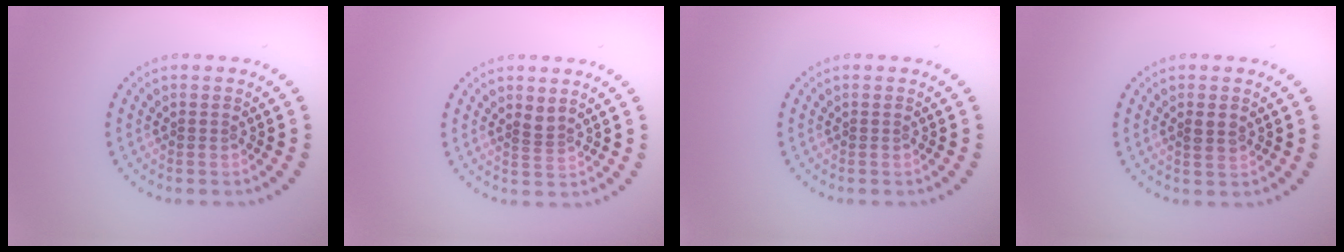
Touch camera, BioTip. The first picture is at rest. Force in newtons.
{"total": 1.0, "press": 0.6, "slide": 0.8}
{"total": 0.0}
{"total": 1.5, "press": 1.5, "slide": 0.4}